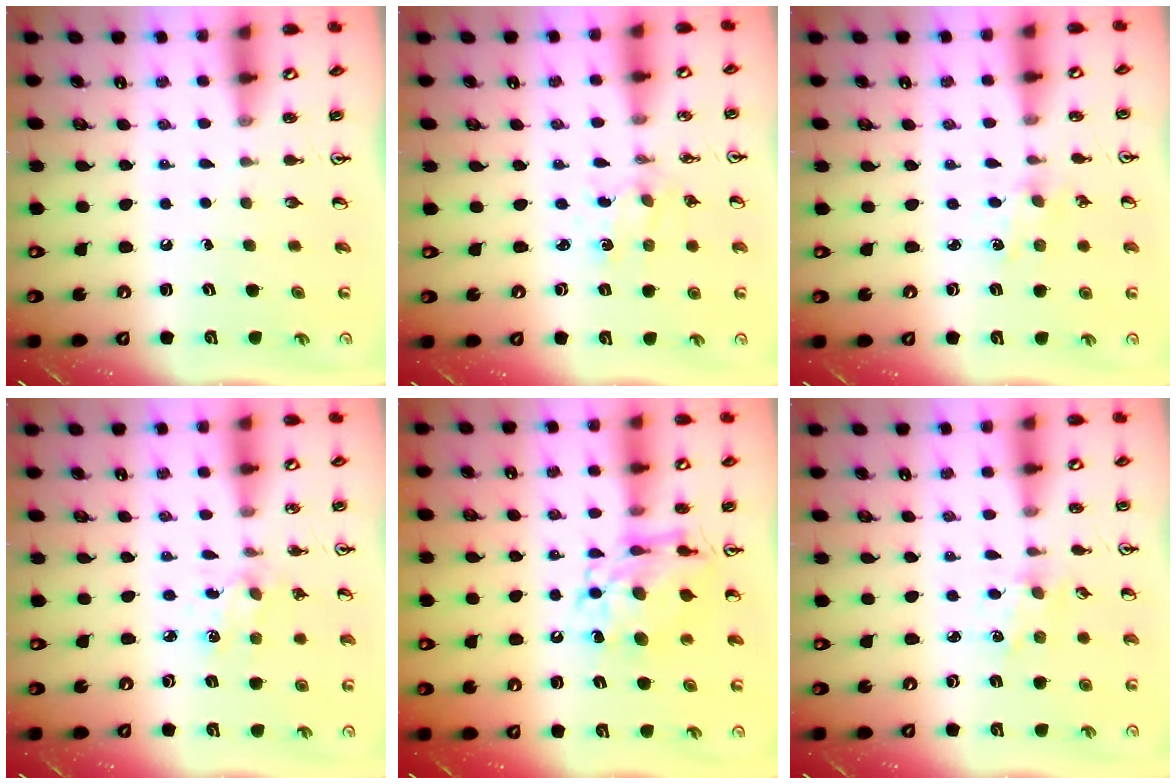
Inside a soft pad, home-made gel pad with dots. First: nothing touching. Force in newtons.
{"total": 1.2, "press": 1.1, "slide": 0.3}
{"total": 0.7, "press": 0.7, "slide": 0.2}
{"total": 2.3, "press": 2.2, "slide": 0.5}
{"total": 11.7, "press": 11.6, "slide": 1.2}
{"total": 1.2, "press": 1.2, "slide": 0.3}